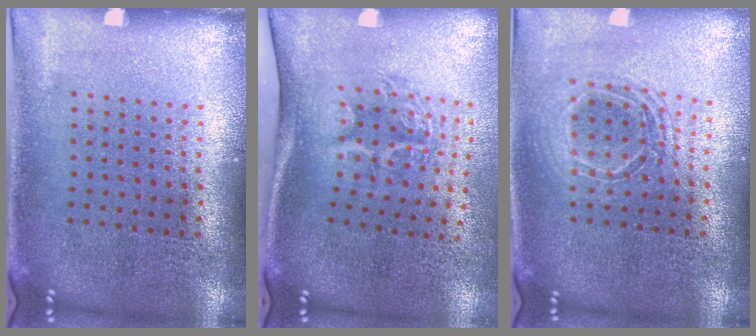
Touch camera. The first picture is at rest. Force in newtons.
{"total": 1.9, "press": 1.2, "slide": 1.4}
{"total": 1.7, "press": 1.4, "slide": 0.9}